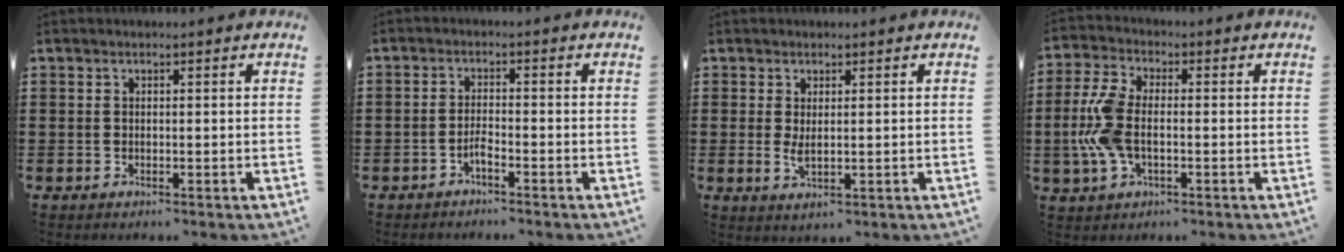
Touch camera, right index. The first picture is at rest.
{"total": 1.8, "force": [-1.5, 0.3, 1.0], "torque": [-0.020, 0.002, -0.028]}
{"total": 2.4, "force": [0.7, 0.8, 2.2], "torque": [-0.050, -0.001, 0.011]}
{"total": 8.3, "force": [-1.1, 4.4, 6.9], "torque": [-0.178, -0.007, -0.028]}